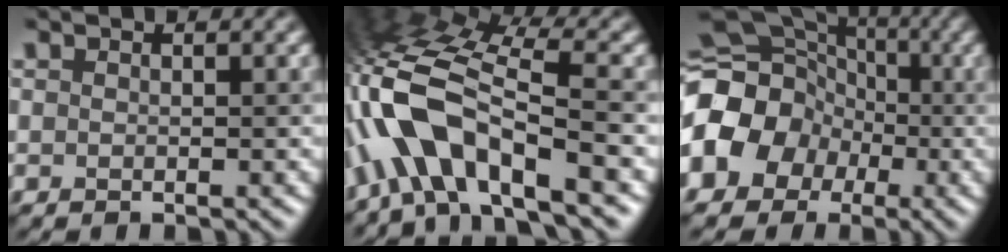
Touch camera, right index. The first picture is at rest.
{"total": 10.5, "force": [-4.1, 3.9, 8.8], "torque": [-0.166, 0.025, -0.081]}
{"total": 11.8, "force": [-2.9, 10.2, 5.2], "torque": [-0.090, 0.001, -0.077]}